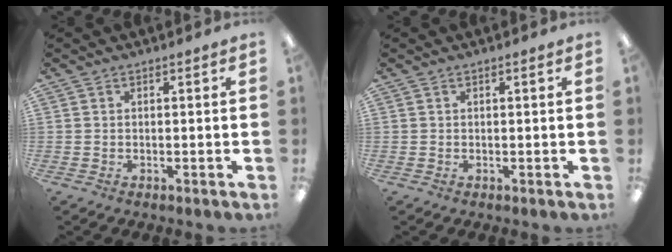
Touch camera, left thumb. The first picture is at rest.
{"total": 0.6, "force": [0.3, 0.0, 0.5], "torque": [-0.009, 0.001, 0.005]}